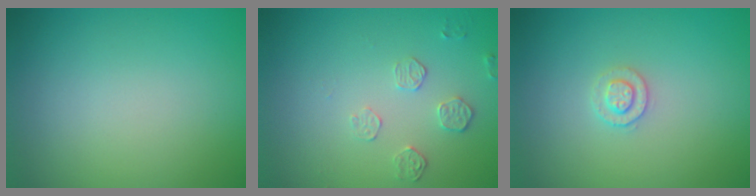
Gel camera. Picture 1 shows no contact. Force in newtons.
{"total": 1.7, "press": 1.0, "slide": 1.4}
{"total": 1.5, "press": 1.5, "slide": 0.1}